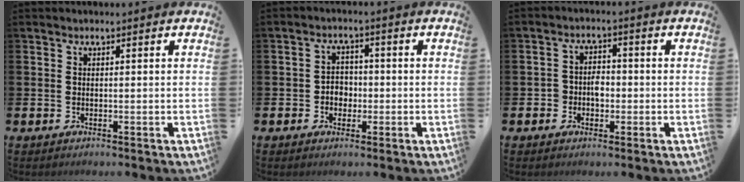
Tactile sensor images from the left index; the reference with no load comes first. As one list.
[{"total": 2.9, "force": [-0.8, 2.5, 1.3], "torque": [-0.017, 0.003, -0.023]}, {"total": 2.9, "force": [-0.9, 2.4, 1.3], "torque": [-0.017, 0.002, -0.026]}]